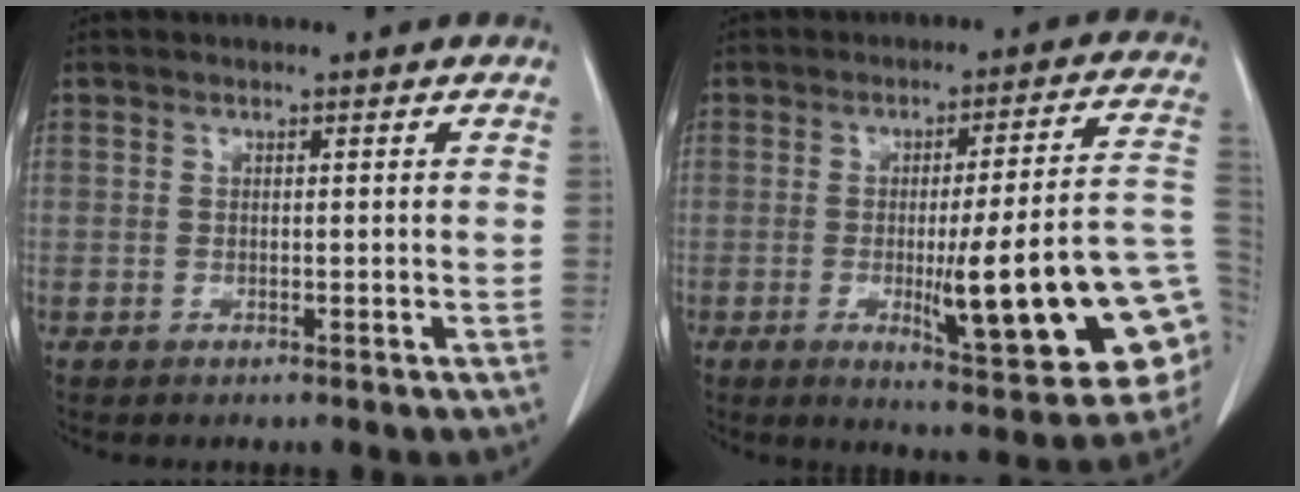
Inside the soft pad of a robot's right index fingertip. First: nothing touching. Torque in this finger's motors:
{"motor_torque": [1.30, -0.84, 0.76, 0.14]}